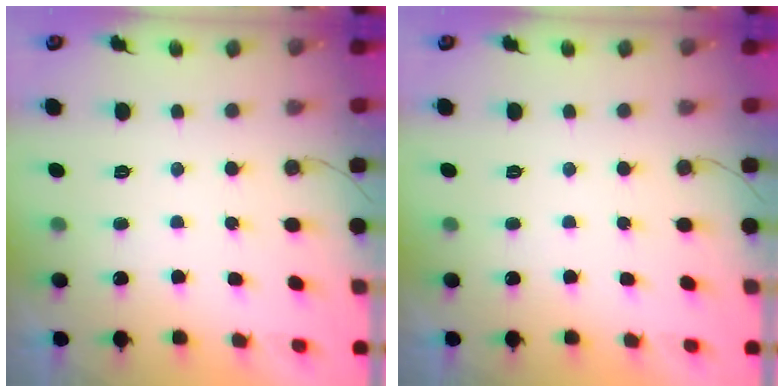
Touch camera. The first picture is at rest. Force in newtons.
{"total": 0.0}